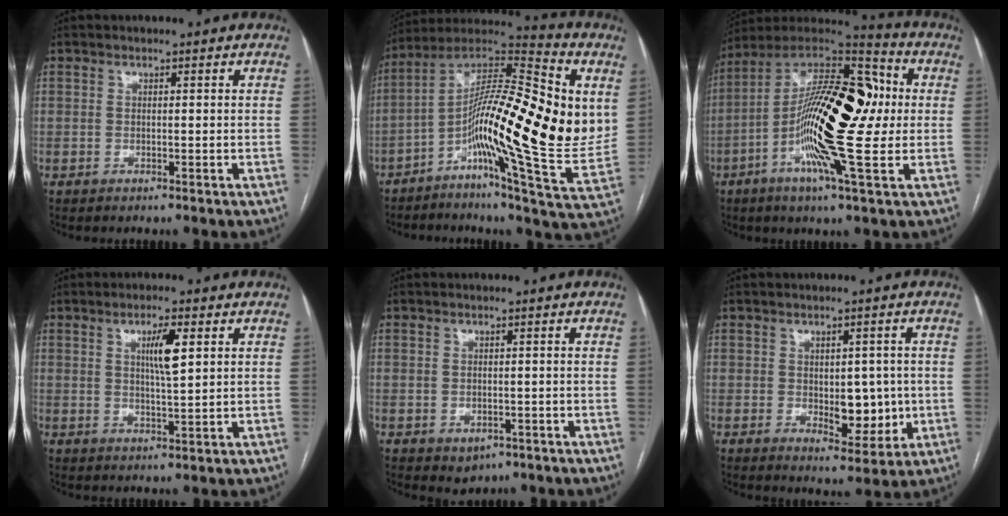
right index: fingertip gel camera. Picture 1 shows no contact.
{"total": 24.5, "force": [1.0, 4.4, 24.1], "torque": [-0.372, 0.033, 0.002]}
{"total": 23.1, "force": [-0.8, 5.1, 22.5], "torque": [-0.404, 0.025, -0.023]}
{"total": 4.9, "force": [1.7, 0.5, 4.6], "torque": [-0.081, -0.001, 0.029]}
{"total": 2.6, "force": [-1.3, 2.0, 1.2], "torque": [-0.014, 0.000, -0.005]}
{"total": 7.0, "force": [-0.5, 3.7, 5.9], "torque": [-0.071, -0.001, 0.005]}